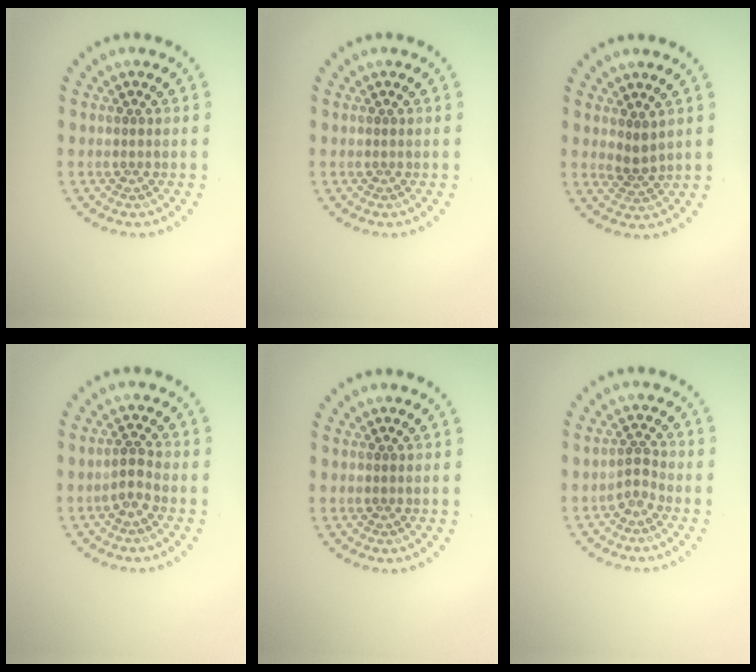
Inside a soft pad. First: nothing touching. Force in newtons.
{"total": 0.0}
{"total": 1.6, "press": 1.3, "slide": 0.9}
{"total": 1.9, "press": 1.5, "slide": 1.2}
{"total": 0.0}
{"total": 1.3, "press": 0.9, "slide": 1.0}